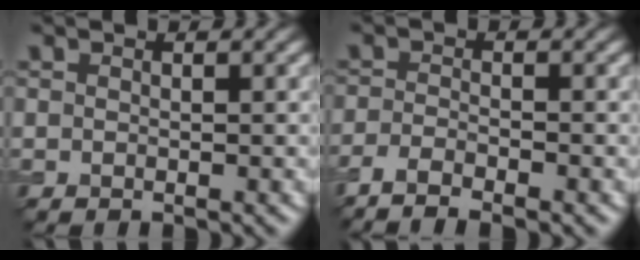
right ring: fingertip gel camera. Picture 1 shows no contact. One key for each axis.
{"total": 3.6, "fx": -2.7, "fy": 0.7, "fz": 2.3, "tx": -0.048, "ty": -0.005, "tz": -0.056}